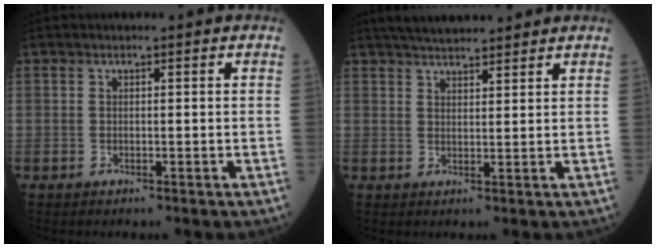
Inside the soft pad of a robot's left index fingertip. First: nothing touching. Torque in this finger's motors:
{"motor_torque": [-0.04, -0.27, 0.07, 0.06]}